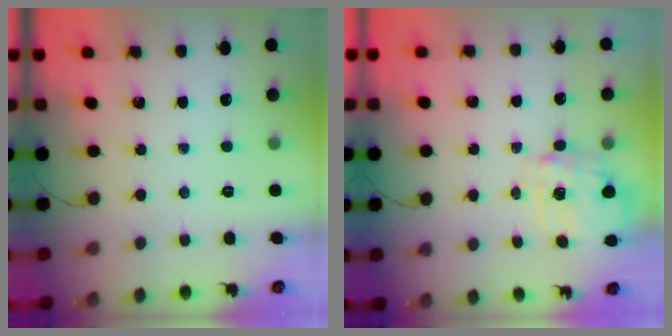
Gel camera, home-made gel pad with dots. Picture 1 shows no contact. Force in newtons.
{"total": 3.9, "press": 3.9, "slide": 0.8}